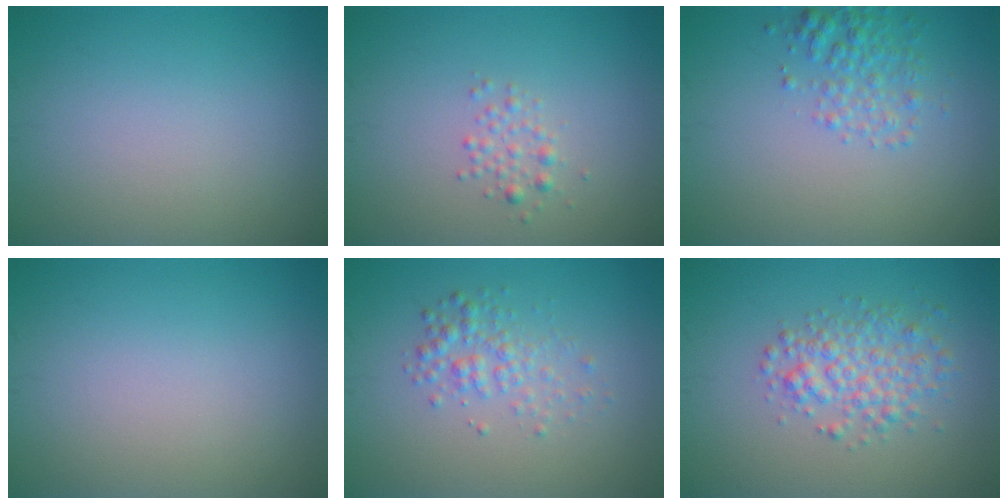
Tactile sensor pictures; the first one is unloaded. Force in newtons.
{"total": 1.4, "press": 1.4, "slide": 0.1}
{"total": 2.5, "press": 2.5, "slide": 0.1}
{"total": 0.0}
{"total": 2.3, "press": 2.3, "slide": 0.1}
{"total": 3.6, "press": 3.6, "slide": 0.1}